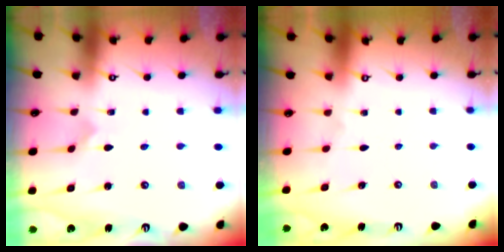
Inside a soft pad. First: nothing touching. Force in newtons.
{"total": 0.0}